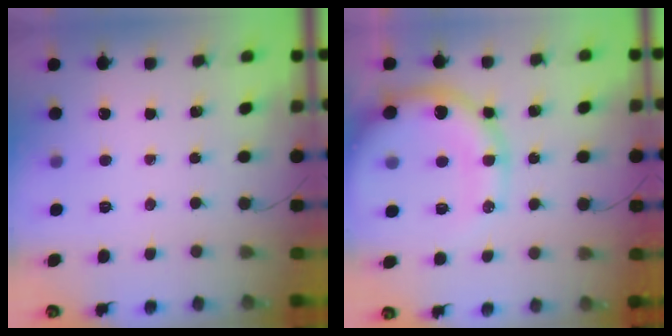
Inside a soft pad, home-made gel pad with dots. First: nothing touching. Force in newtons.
{"total": 18.2, "press": 17.7, "slide": 4.2}